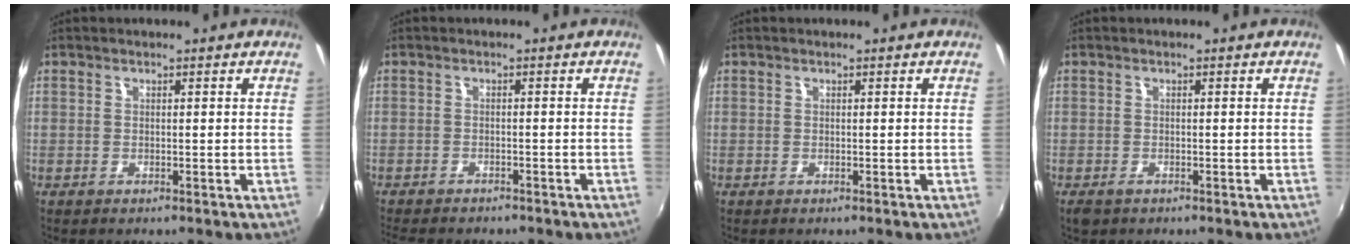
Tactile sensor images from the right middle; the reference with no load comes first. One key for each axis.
{"total": 7.2, "fx": -6.2, "fy": 2.0, "fz": 2.9, "tx": -0.072, "ty": -0.018, "tz": -0.094}
{"total": 0.0}
{"total": 2.3, "fx": -1.5, "fy": 1.3, "fz": 1.2, "tx": -0.024, "ty": -0.009, "tz": -0.026}